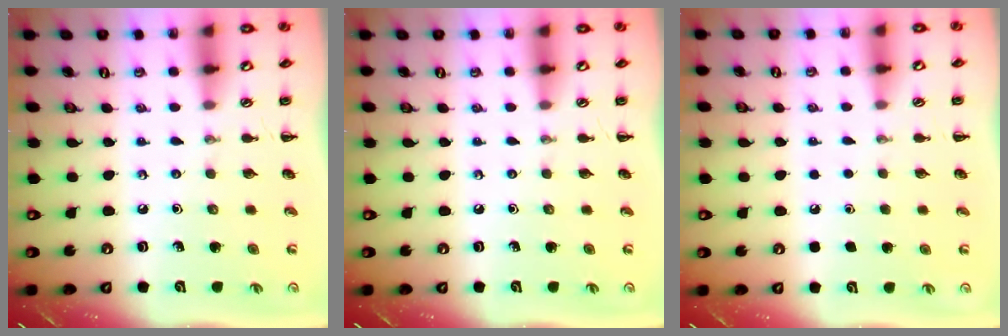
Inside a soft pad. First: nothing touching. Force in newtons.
{"total": 0.0}
{"total": 1.8, "press": 1.8, "slide": 0.1}